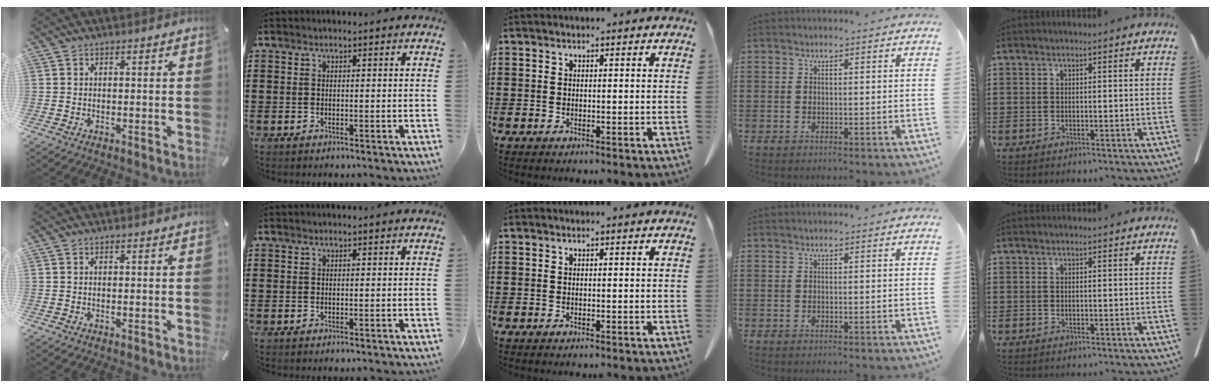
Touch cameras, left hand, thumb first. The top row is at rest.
{}